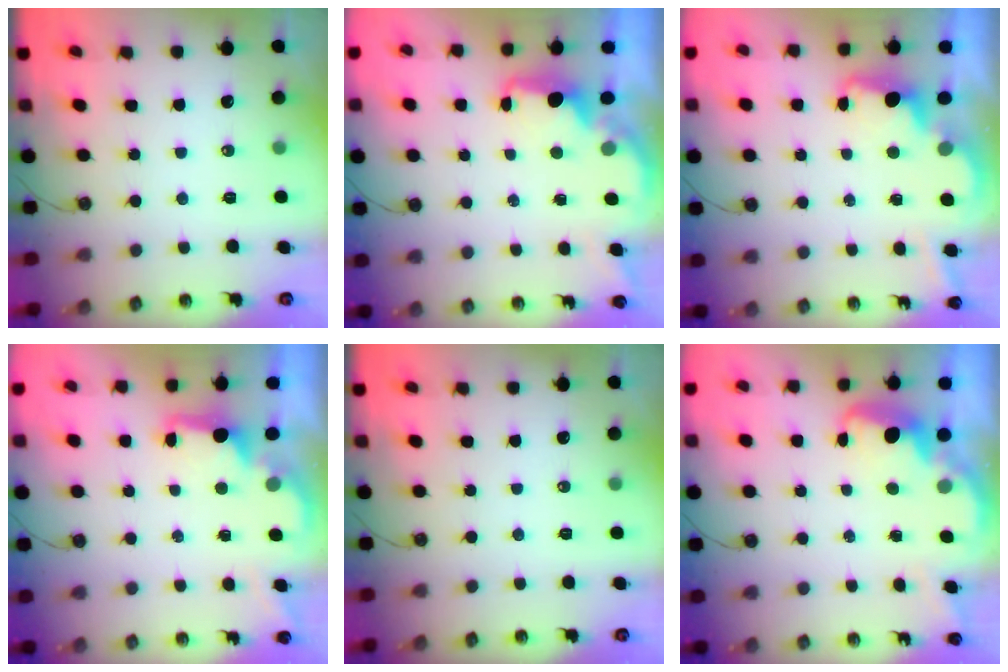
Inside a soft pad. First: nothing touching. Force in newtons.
{"total": 2.1, "press": 1.9, "slide": 0.8}
{"total": 3.5, "press": 3.4, "slide": 0.8}
{"total": 2.1, "press": 1.9, "slide": 0.8}
{"total": 0.0}
{"total": 2.6, "press": 2.6, "slide": 0.4}